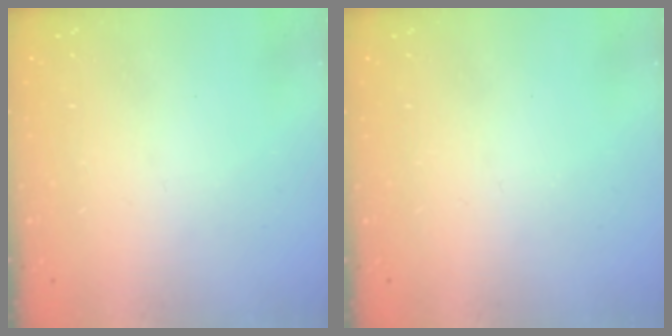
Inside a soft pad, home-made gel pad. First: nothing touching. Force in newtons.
{"total": 0.0}